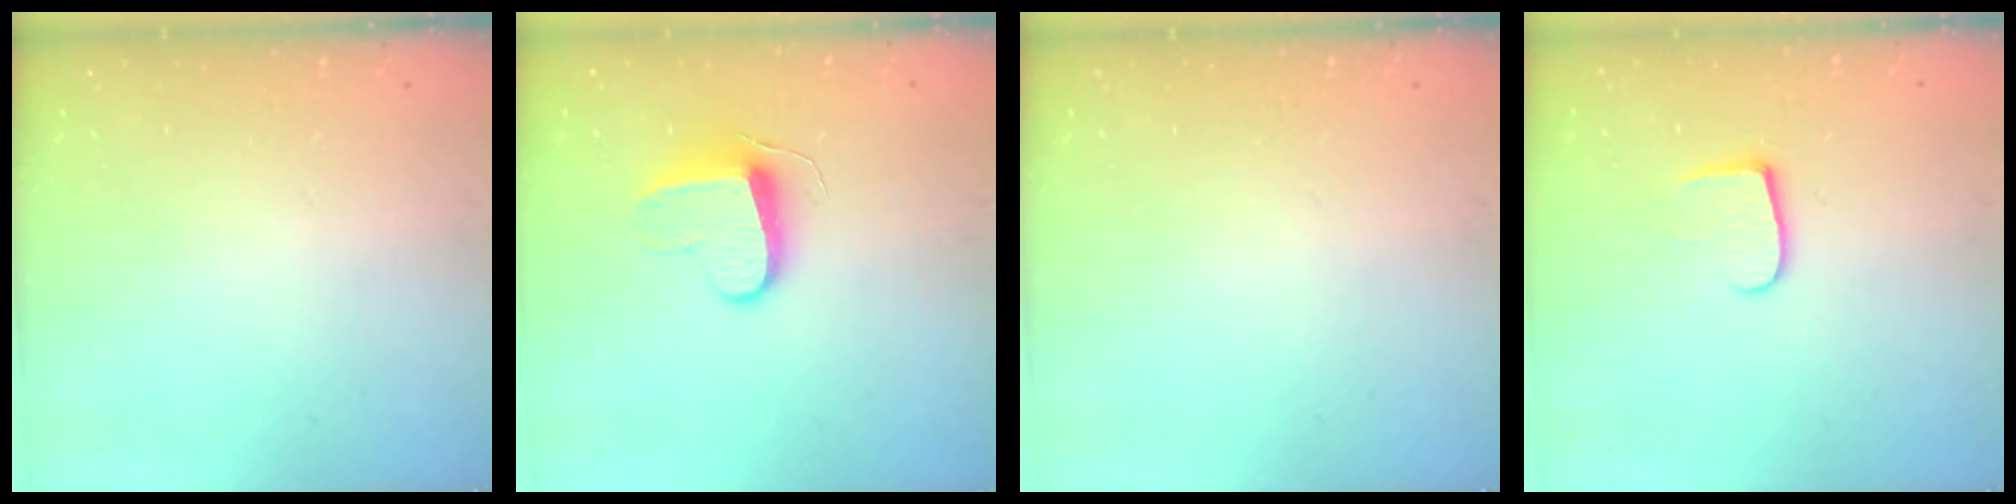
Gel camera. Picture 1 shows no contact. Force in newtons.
{"total": 9.9, "press": 9.9, "slide": 0.3}
{"total": 0.0}
{"total": 6.9, "press": 6.9, "slide": 0.7}